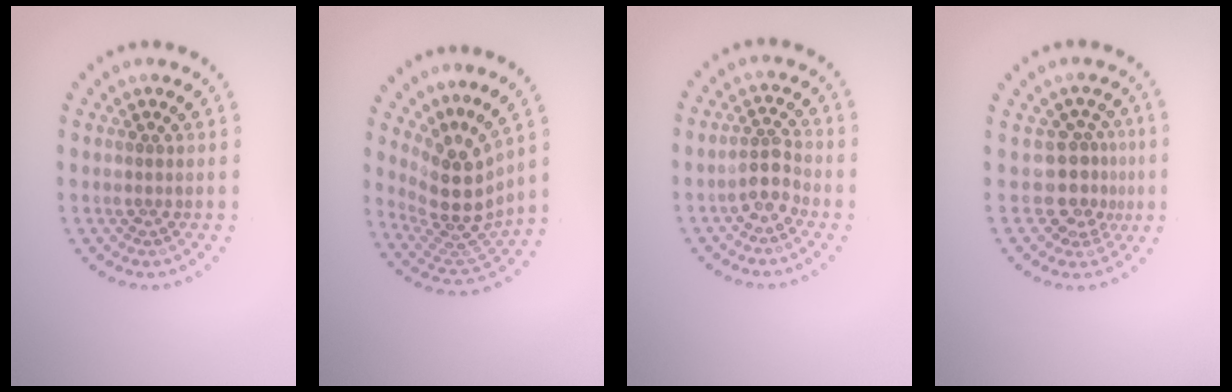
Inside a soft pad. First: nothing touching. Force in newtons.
{"total": 4.9, "press": 3.7, "slide": 3.3}
{"total": 2.5, "press": 2.2, "slide": 1.2}
{"total": 3.1, "press": 2.1, "slide": 2.3}